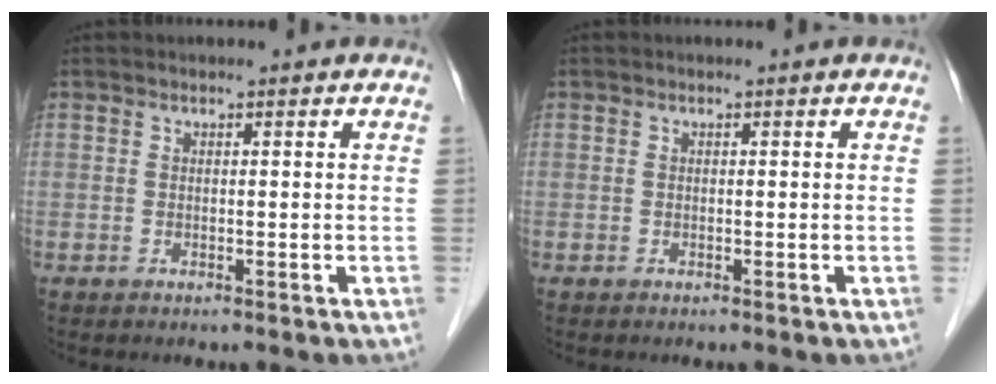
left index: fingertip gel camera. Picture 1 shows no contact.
{"total": 0.0}